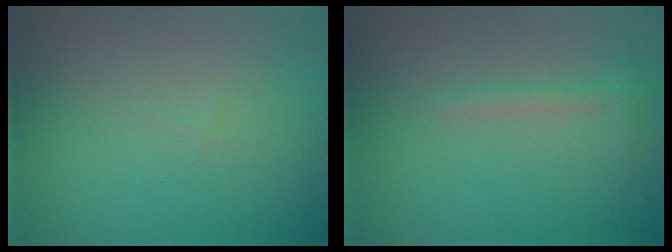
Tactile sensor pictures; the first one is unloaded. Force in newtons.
{"total": 1.1, "press": 1.1, "slide": 0.1}